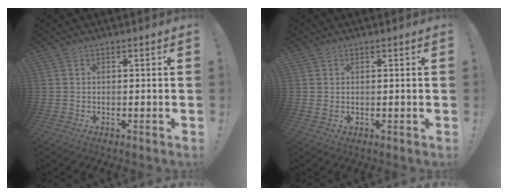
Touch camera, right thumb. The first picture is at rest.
{"total": 0.9, "force": [0.6, 0.3, 0.6], "torque": [-0.011, 0.001, 0.010]}